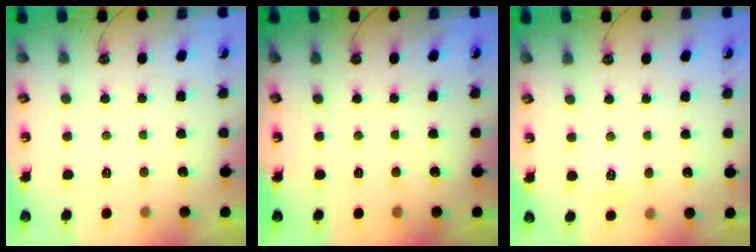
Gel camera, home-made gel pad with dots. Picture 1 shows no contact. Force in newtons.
{"total": 0.0}
{"total": 6.7, "press": 6.7, "slide": 0.8}